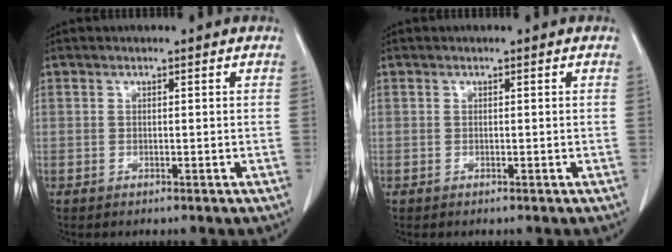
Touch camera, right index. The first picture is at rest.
{"total": 0.0}